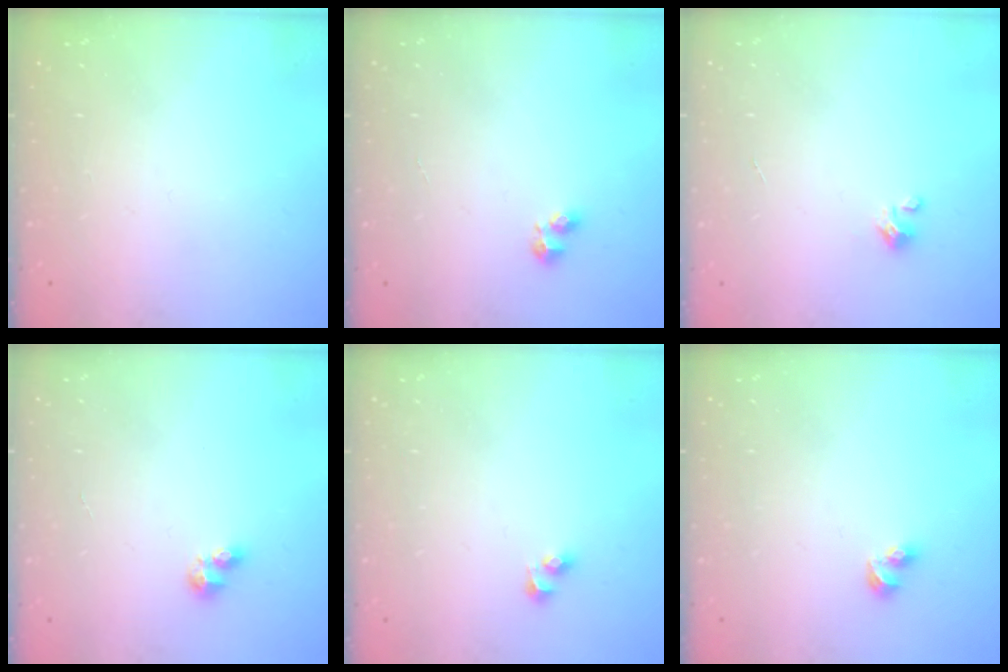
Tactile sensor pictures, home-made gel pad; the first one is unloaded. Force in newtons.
{"total": 3.8, "press": 3.8, "slide": 0.7}
{"total": 1.5, "press": 1.5, "slide": 0.1}
{"total": 4.0, "press": 3.9, "slide": 0.5}
{"total": 2.7, "press": 2.4, "slide": 1.1}
{"total": 3.7, "press": 3.7, "slide": 0.4}